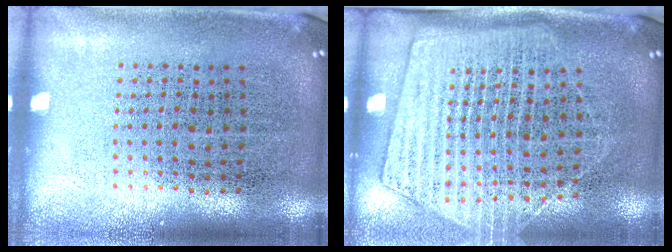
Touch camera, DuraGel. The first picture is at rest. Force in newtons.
{"total": 1.7, "press": 1.5, "slide": 0.8}